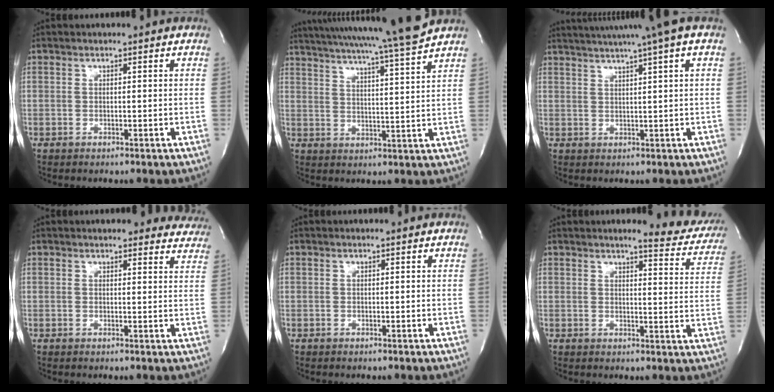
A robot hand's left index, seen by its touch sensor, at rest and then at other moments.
{"total": 18.2, "force": [16.3, -2.1, 7.8], "torque": [-0.139, -0.036, 0.228]}
{"total": 11.3, "force": [8.6, -1.6, 7.1], "torque": [-0.119, 0.015, 0.112]}
{"total": 12.2, "force": [11.4, 3.3, 3.1], "torque": [-0.003, -0.003, 0.106]}
{"total": 0.0}
{"total": 10.0, "force": [9.2, 1.6, 3.7], "torque": [-0.026, -0.028, 0.082]}